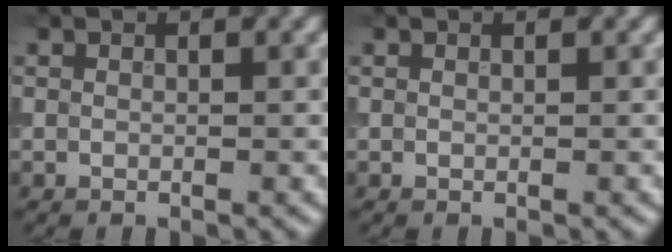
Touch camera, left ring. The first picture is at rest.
{"total": 0.0}